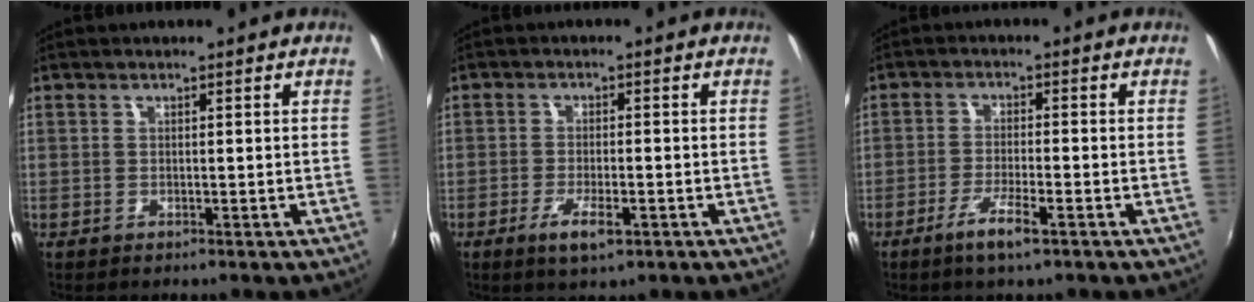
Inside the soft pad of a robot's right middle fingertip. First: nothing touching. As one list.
[{"total": 5.1, "force": [-2.6, 1.4, 4.1], "torque": [-0.091, -0.009, -0.046]}, {"total": 5.2, "force": [-3.3, 0.6, 4.0], "torque": [-0.089, -0.007, -0.061]}]